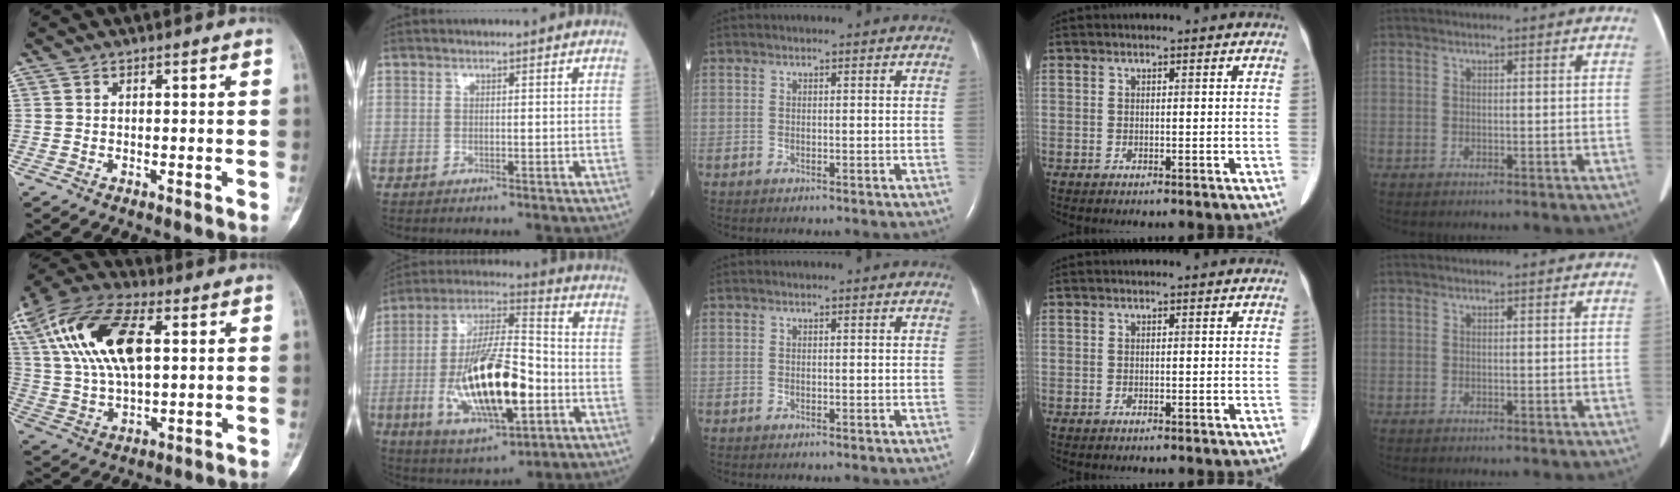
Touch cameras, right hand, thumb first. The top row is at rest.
{"thumb": {"total": 20.1, "force": [5.9, 9.9, 16.5], "torque": [-0.331, 0.009, 0.105]}, "index": {"total": 19.7, "force": [-4.4, 5.4, 18.4], "torque": [-0.361, -0.006, -0.072]}}